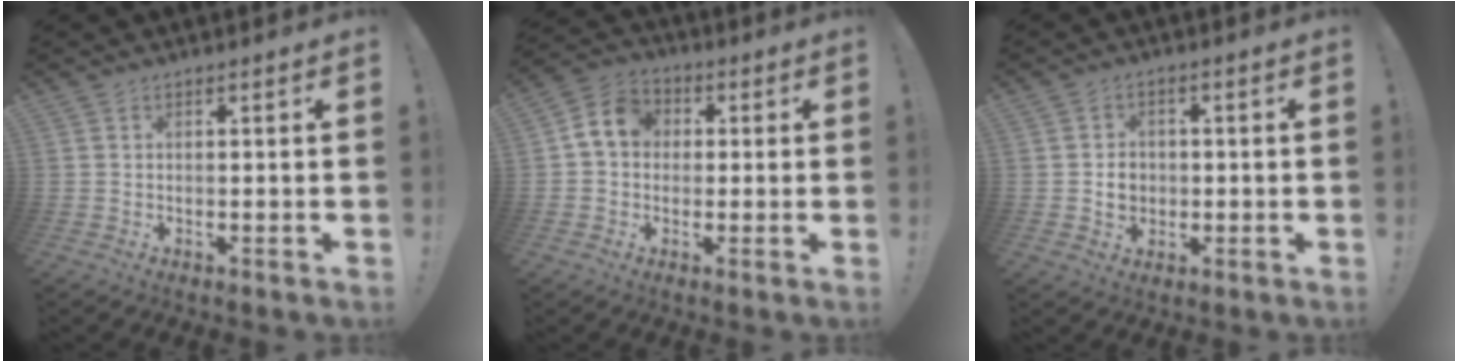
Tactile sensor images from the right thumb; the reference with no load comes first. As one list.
[{"total": 8.1, "force": [1.1, 6.9, 4.1], "torque": [-0.064, 0.018, 0.026]}, {"total": 5.5, "force": [-0.4, 4.9, 2.6], "torque": [-0.022, 0.006, -0.008]}]